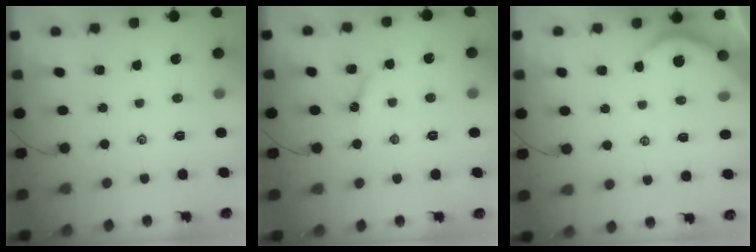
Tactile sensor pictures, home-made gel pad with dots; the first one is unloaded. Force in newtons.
{"total": 3.5, "press": 3.5, "slide": 0.3}
{"total": 3.4, "press": 3.4, "slide": 0.3}